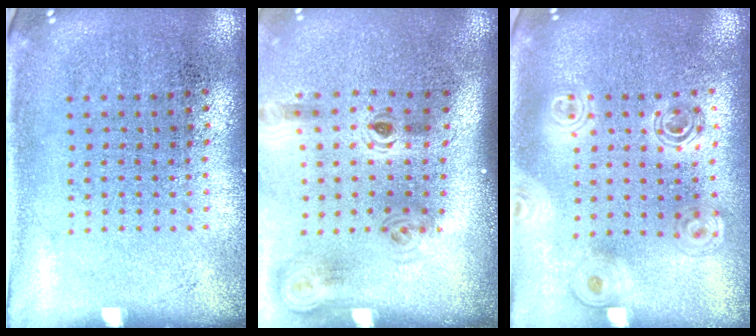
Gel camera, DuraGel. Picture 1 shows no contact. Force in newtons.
{"total": 1.9, "press": 1.3, "slide": 1.5}
{"total": 1.5, "press": 1.4, "slide": 0.7}